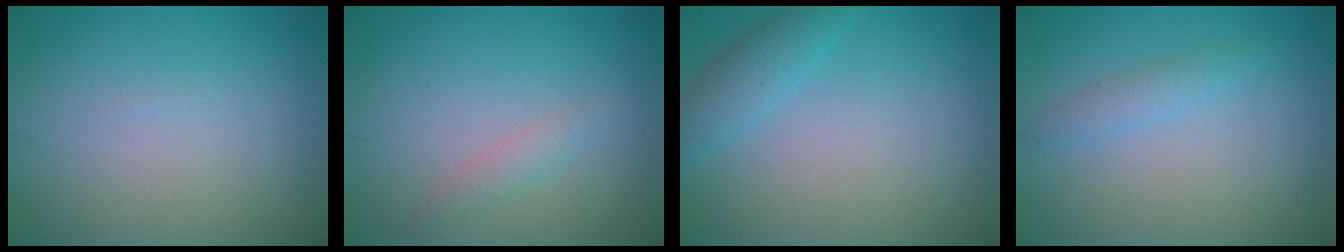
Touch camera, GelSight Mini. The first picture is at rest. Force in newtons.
{"total": 1.2, "press": 1.2, "slide": 0.0}
{"total": 2.4, "press": 2.4, "slide": 0.1}
{"total": 1.5, "press": 1.5, "slide": 0.0}